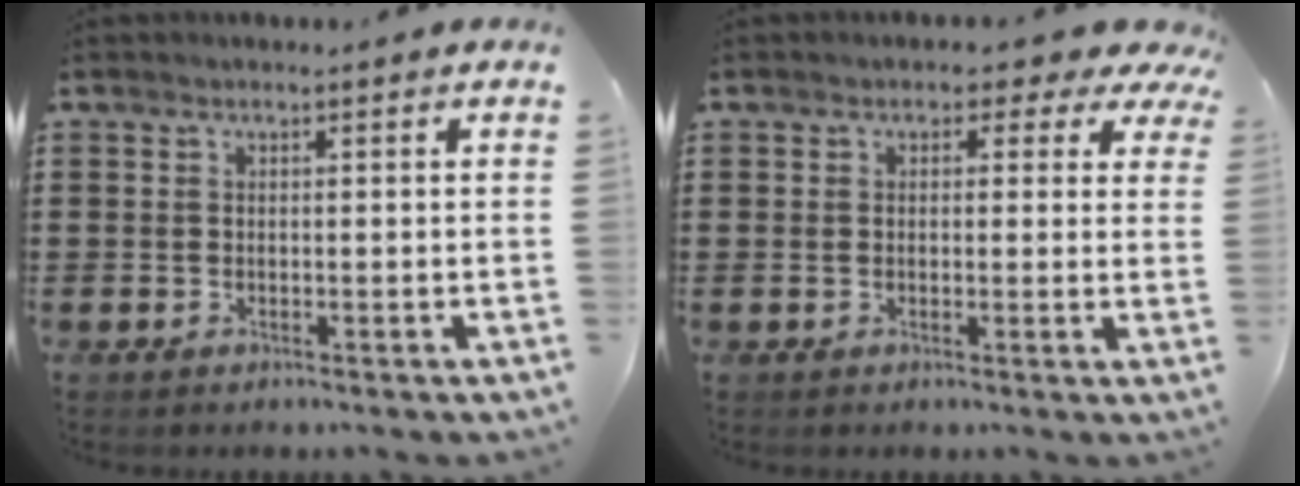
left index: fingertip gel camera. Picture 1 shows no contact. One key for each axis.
{"total": 2.6, "fx": 1.4, "fy": 1.5, "fz": 1.6, "tx": -0.025, "ty": -0.002, "tz": 0.018}